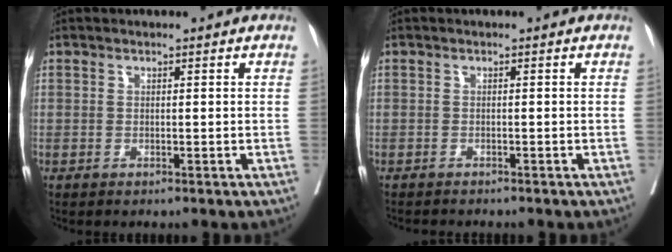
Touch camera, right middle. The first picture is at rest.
{"total": 3.0, "force": [-2.8, 0.4, 1.0], "torque": [-0.016, -0.005, -0.038]}